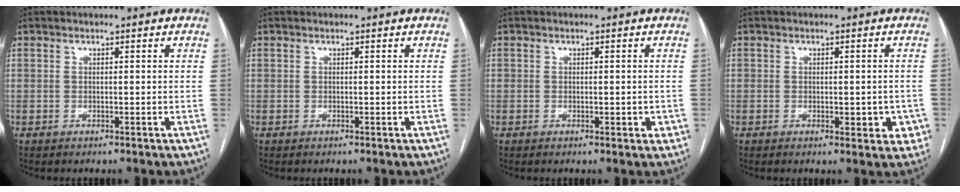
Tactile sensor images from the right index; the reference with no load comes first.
{"total": 0.0}
{"total": 2.2, "force": [-0.5, 1.5, 1.6], "torque": [-0.014, 0.008, -0.002]}
{"total": 4.5, "force": [-1.2, 2.7, 3.5], "torque": [-0.021, 0.008, -0.009]}